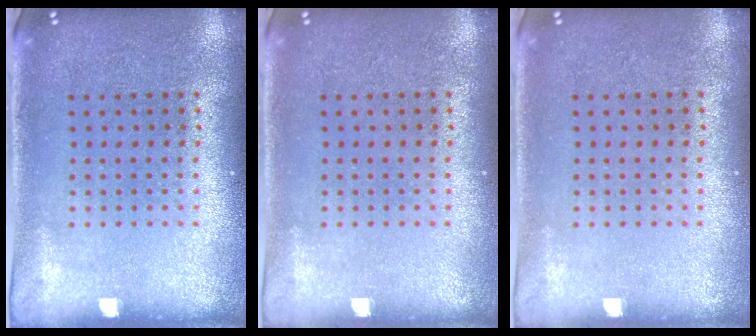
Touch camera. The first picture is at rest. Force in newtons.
{"total": 0.0}
{"total": 0.0}